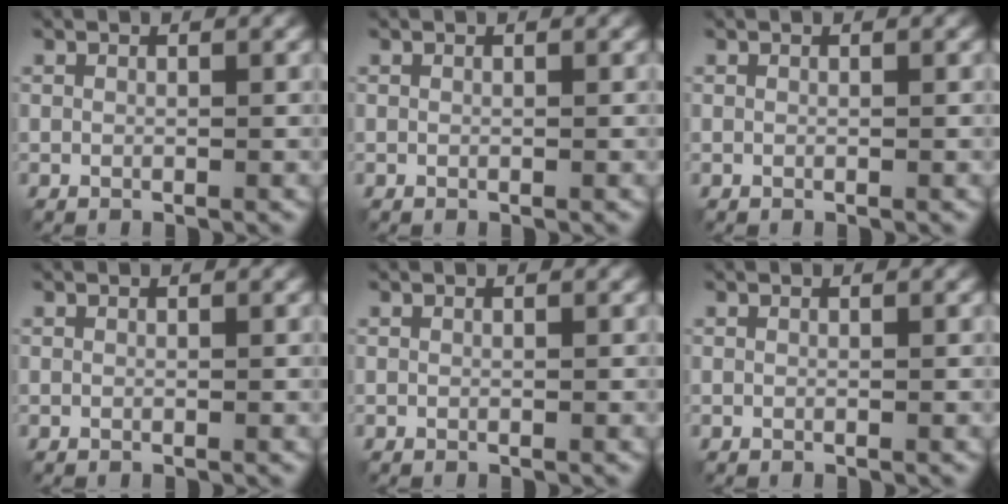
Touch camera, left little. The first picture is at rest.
{"total": 0.0}
{"total": 0.0}
{"total": 0.0}
{"total": 0.0}
{"total": 0.0}